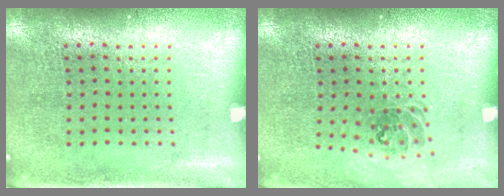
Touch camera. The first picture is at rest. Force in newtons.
{"total": 0.9, "press": 0.8, "slide": 0.3}